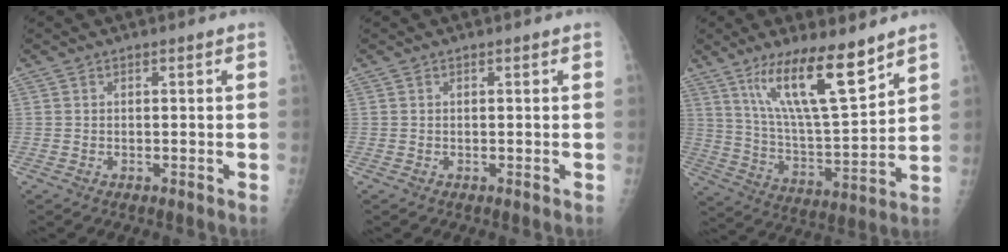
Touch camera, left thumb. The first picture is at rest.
{"total": 0.0}
{"total": 16.1, "force": [10.5, 3.3, 11.7], "torque": [-0.193, -0.067, 0.202]}